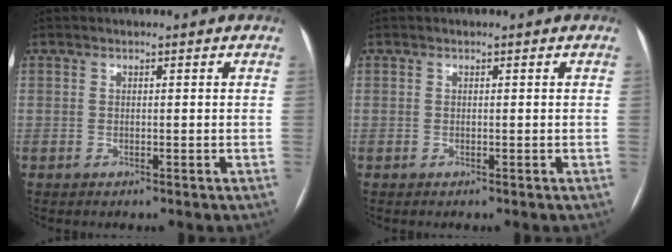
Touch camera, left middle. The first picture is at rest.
{"total": 0.0}